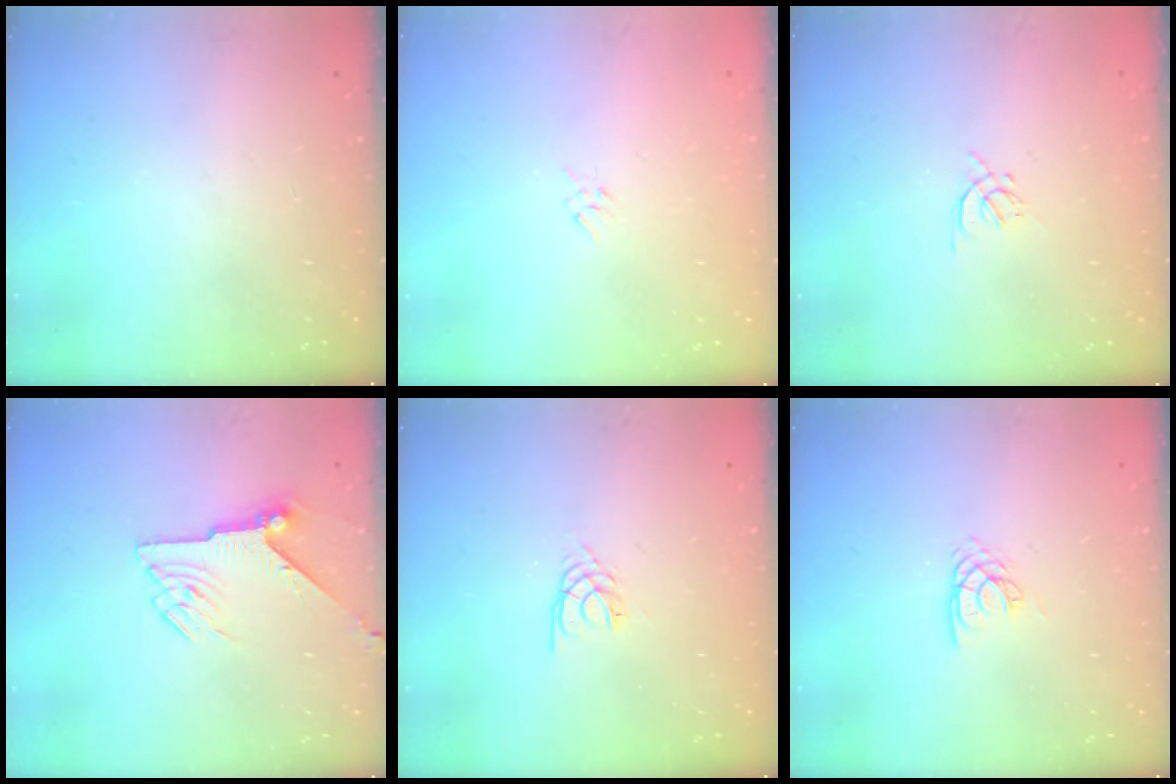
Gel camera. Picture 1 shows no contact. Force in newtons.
{"total": 1.6, "press": 1.6, "slide": 0.4}
{"total": 1.6, "press": 1.6, "slide": 0.5}
{"total": 6.9, "press": 6.8, "slide": 0.8}
{"total": 2.7, "press": 2.6, "slide": 0.4}
{"total": 2.8, "press": 2.8, "slide": 0.1}